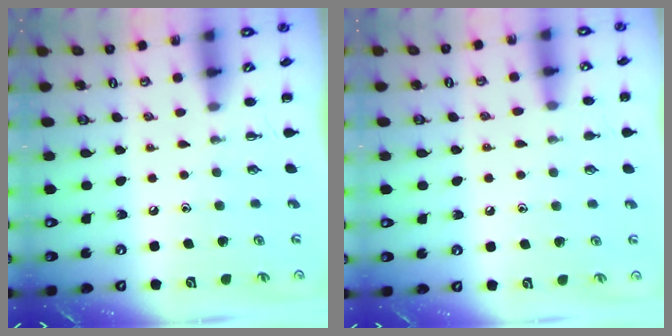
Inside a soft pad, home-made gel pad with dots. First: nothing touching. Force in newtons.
{"total": 6.5, "press": 6.2, "slide": 1.9}